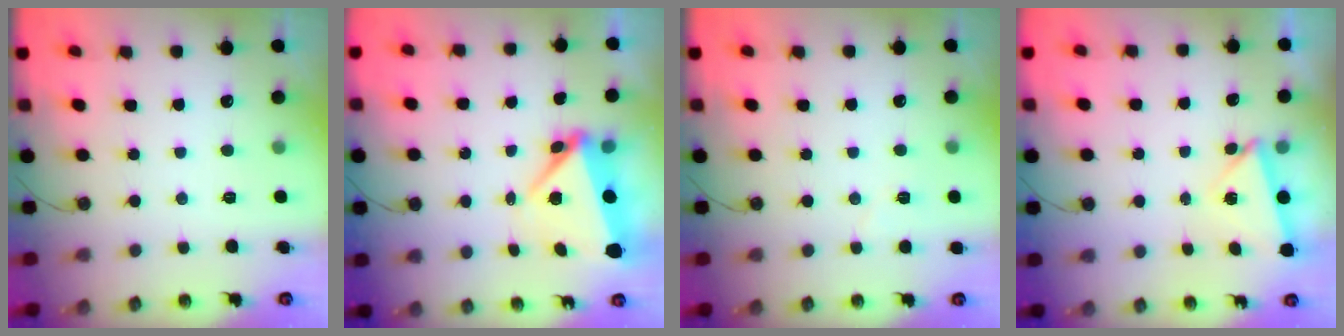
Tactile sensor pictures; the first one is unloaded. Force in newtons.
{"total": 5.9, "press": 5.6, "slide": 2.0}
{"total": 4.4, "press": 3.8, "slide": 2.2}
{"total": 3.8, "press": 3.4, "slide": 1.7}